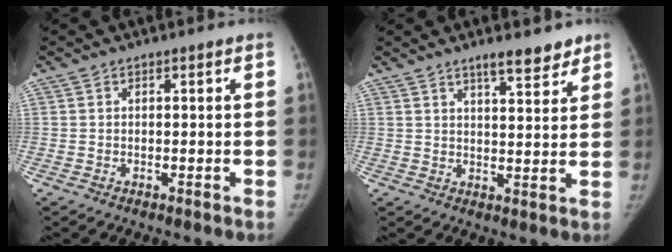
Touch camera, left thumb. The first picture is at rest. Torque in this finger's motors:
{"motor_torque": [0.02, 0.06, 0.53, -0.23, -0.04]}